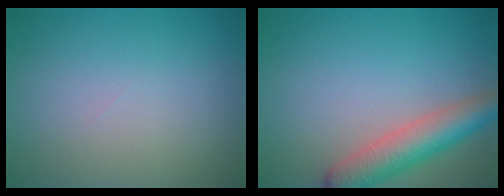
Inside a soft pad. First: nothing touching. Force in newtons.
{"total": 5.3, "press": 5.3, "slide": 0.3}